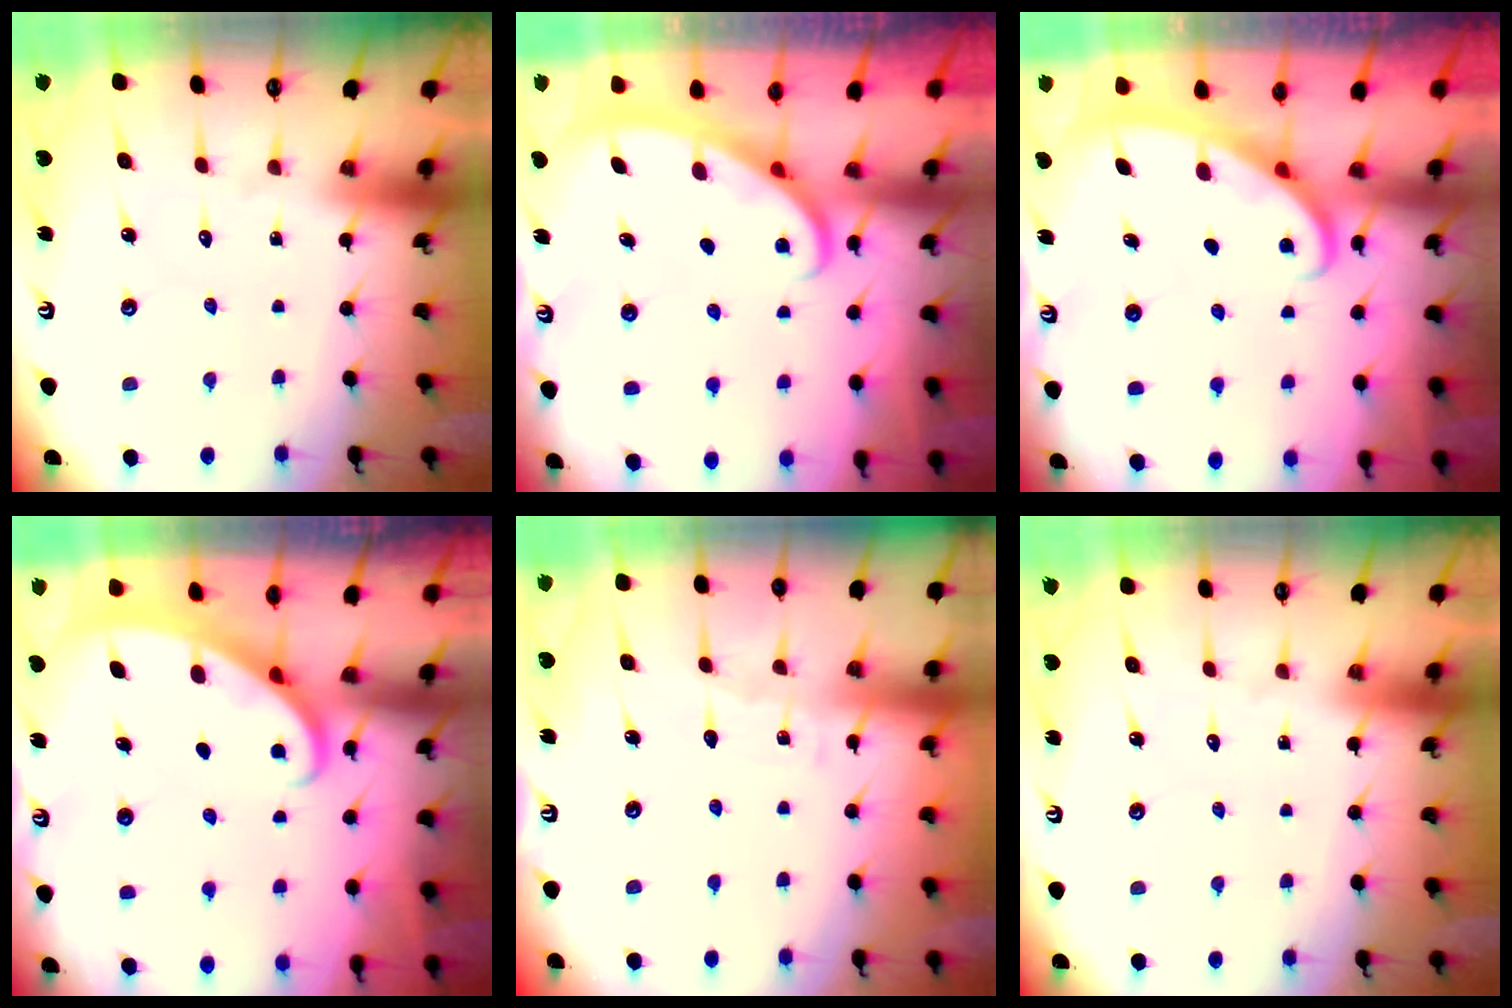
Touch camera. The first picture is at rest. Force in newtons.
{"total": 2.8, "press": 2.8, "slide": 0.3}
{"total": 2.8, "press": 2.8, "slide": 0.4}
{"total": 2.2, "press": 2.2, "slide": 0.2}
{"total": 4.3, "press": 4.3, "slide": 0.3}
{"total": 0.0}